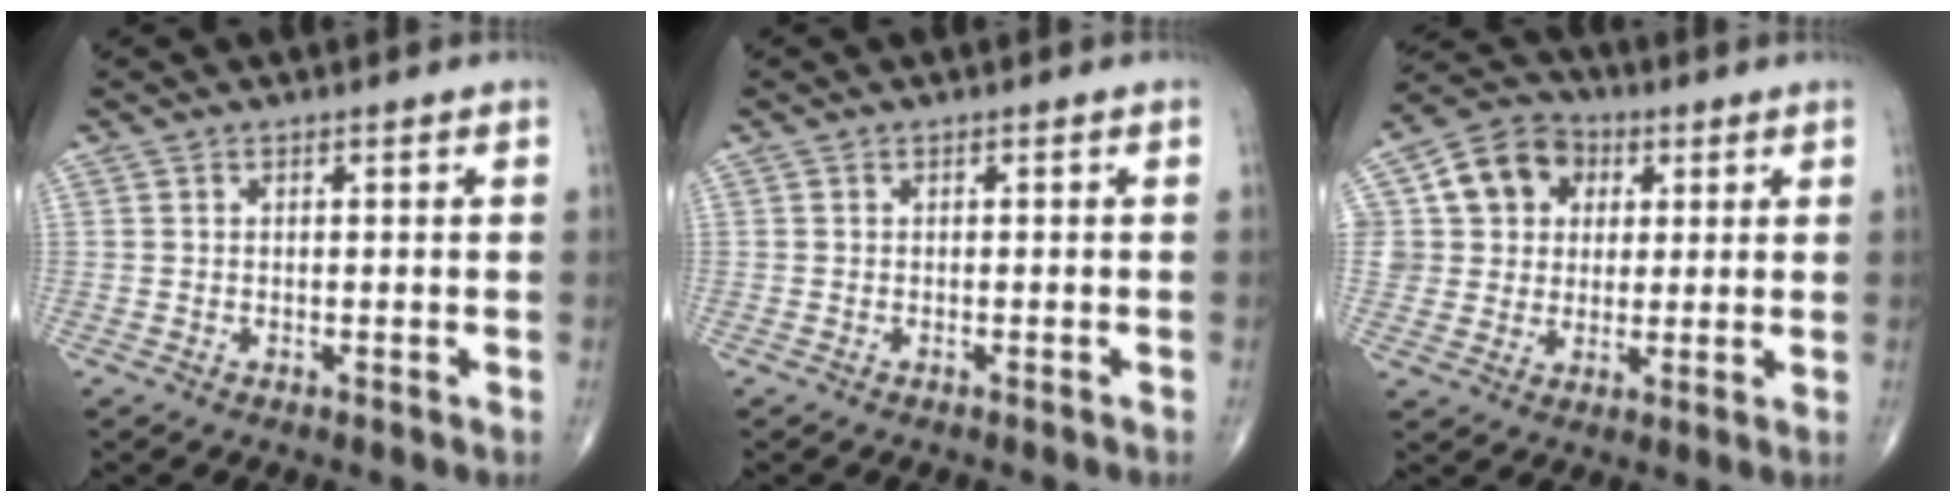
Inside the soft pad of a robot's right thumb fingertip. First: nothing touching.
{"total": 0.5, "force": [-0.5, 0.0, 0.2], "torque": [-0.010, 0.002, -0.006]}
{"total": 11.7, "force": [3.3, 10.2, 4.6], "torque": [-0.046, 0.006, 0.051]}